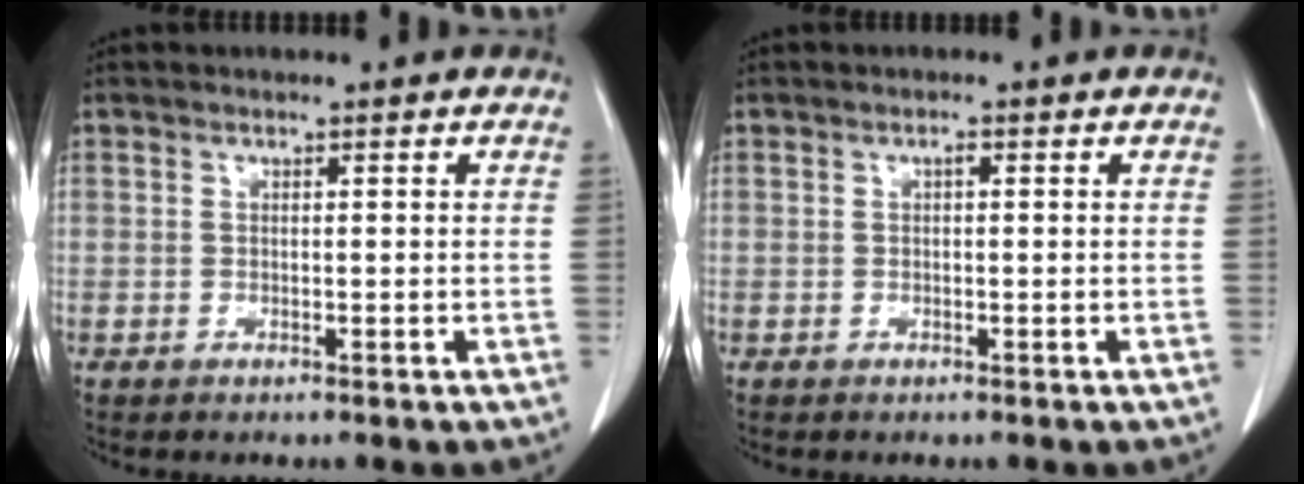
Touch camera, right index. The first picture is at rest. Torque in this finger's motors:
{"motor_torque": [0.09, -0.05, 0.06, 0.03]}